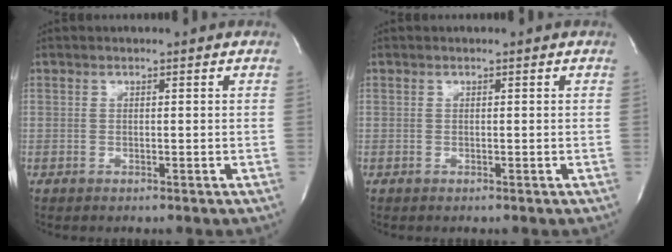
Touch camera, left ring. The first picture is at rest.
{"total": 0.0}